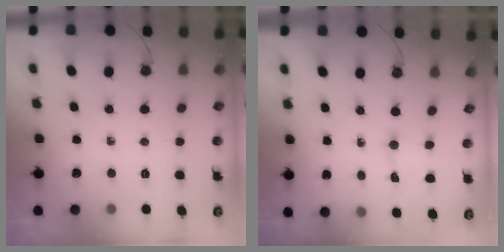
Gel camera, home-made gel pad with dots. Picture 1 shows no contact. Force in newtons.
{"total": 1.2, "press": 1.0, "slide": 0.6}